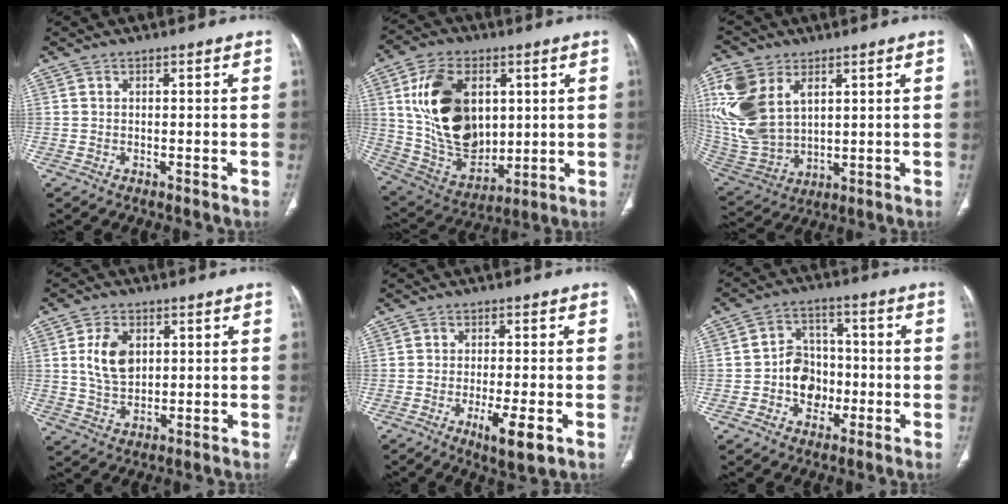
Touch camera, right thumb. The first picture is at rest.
{"total": 20.9, "force": [4.5, 13.6, 15.1], "torque": [-0.242, -0.020, 0.101]}
{"total": 18.1, "force": [6.1, 12.0, 12.0], "torque": [-0.271, -0.021, 0.138]}
{"total": 8.0, "force": [2.0, 5.3, 5.7], "torque": [-0.092, -0.010, 0.043]}
{"total": 6.6, "force": [-2.5, 1.5, 5.9], "torque": [-0.101, -0.013, -0.038]}
{"total": 8.8, "force": [-1.9, 7.4, 4.3], "torque": [-0.026, 0.026, -0.035]}